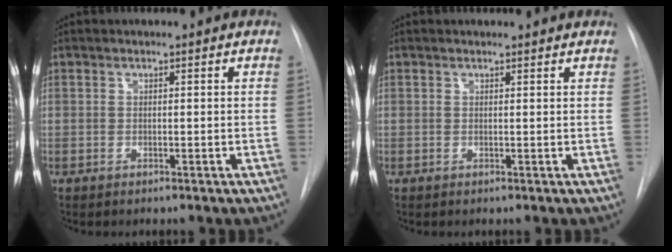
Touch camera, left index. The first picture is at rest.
{"total": 2.1, "force": [2.0, 0.4, 0.4], "torque": [-0.014, 0.011, 0.019]}